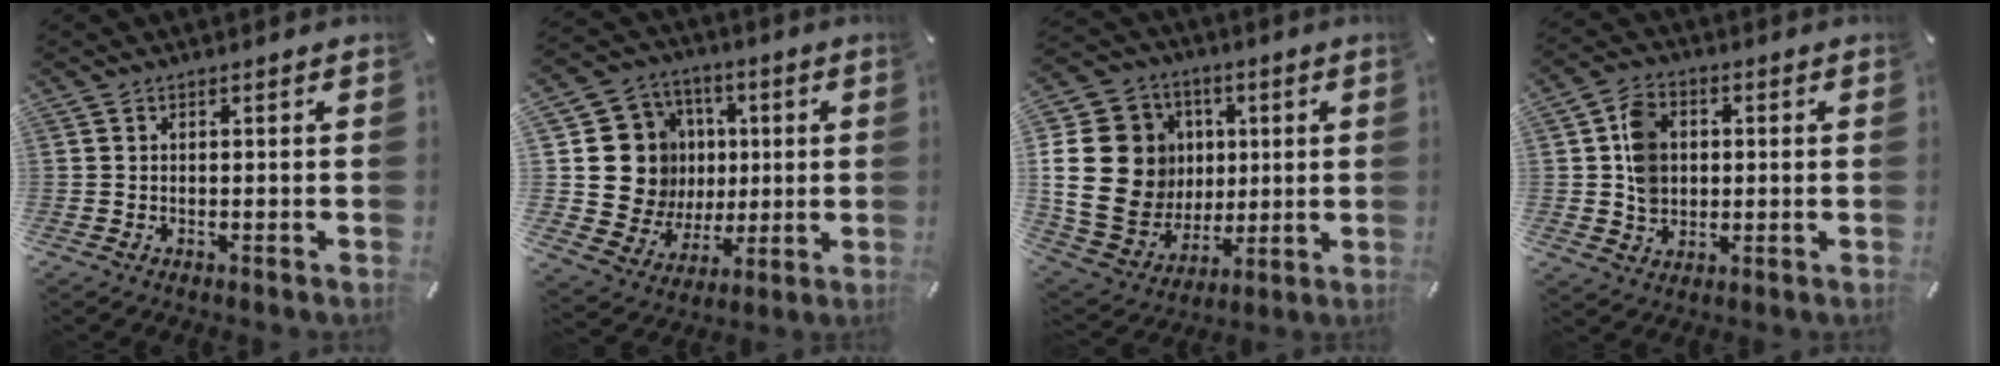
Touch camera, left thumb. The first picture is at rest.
{"total": 15.8, "force": [1.9, 15.2, 3.9], "torque": [-0.059, -0.008, 0.060]}
{"total": 22.0, "force": [3.0, 19.4, 9.9], "torque": [-0.190, -0.008, 0.082]}
{"total": 8.2, "force": [0.7, 7.0, 4.1], "torque": [-0.078, 0.010, 0.016]}